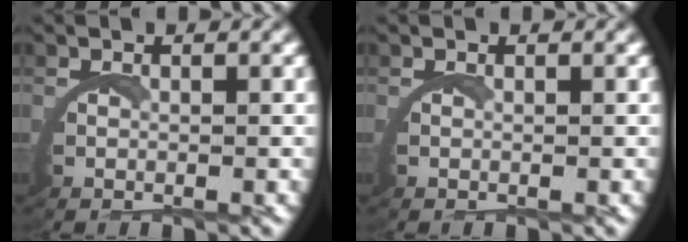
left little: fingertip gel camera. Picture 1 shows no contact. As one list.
[{"total": 0.0}]